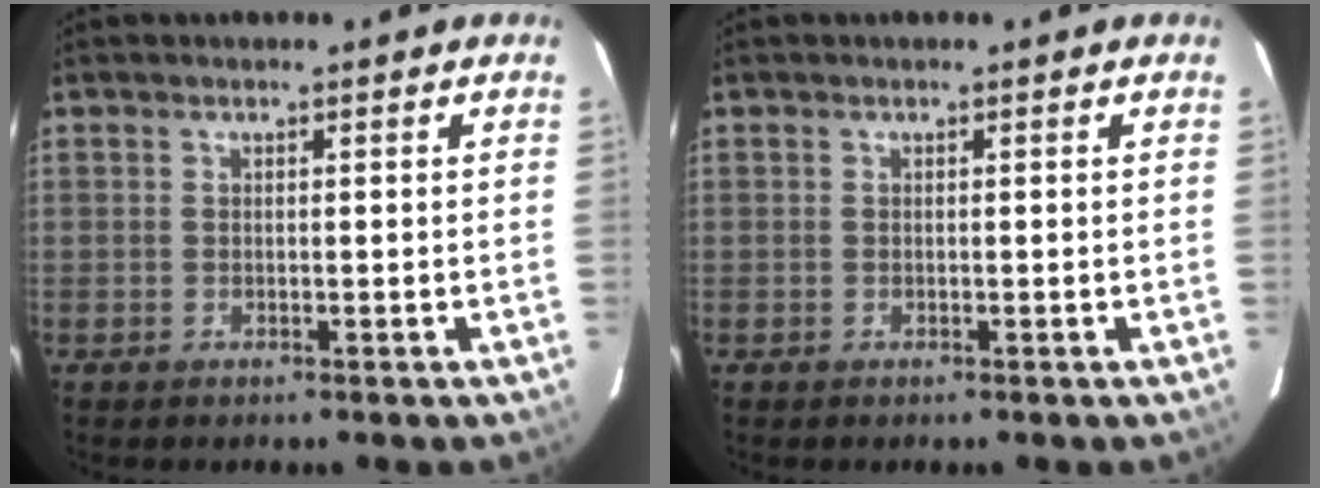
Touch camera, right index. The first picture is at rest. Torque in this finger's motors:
{"motor_torque": [0.00, 0.00, 0.02, 0.01]}